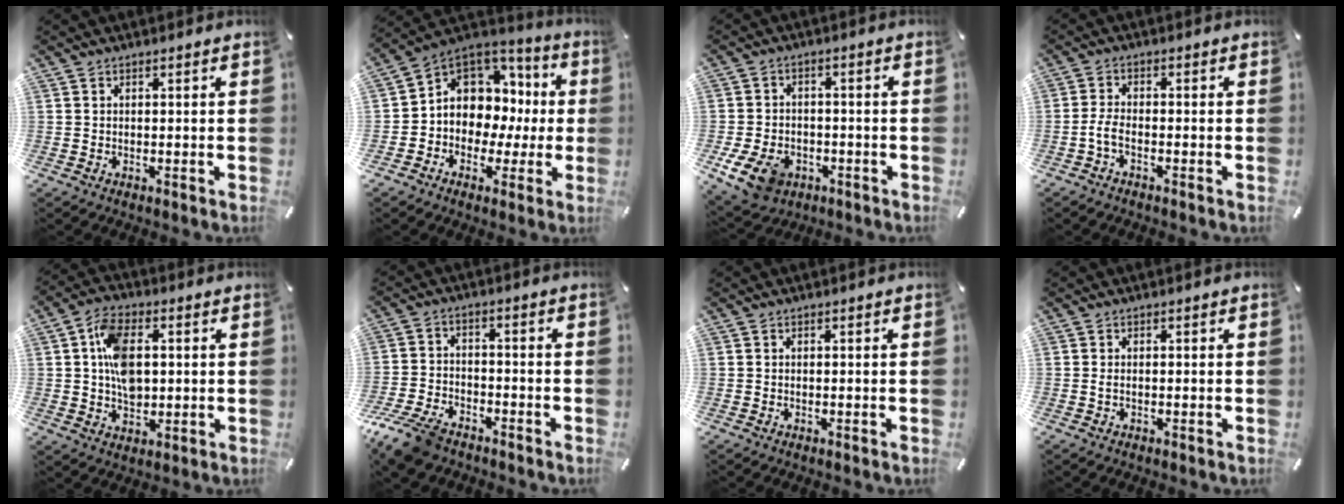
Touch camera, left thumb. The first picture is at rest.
{"total": 9.1, "force": [1.0, 8.4, 3.2], "torque": [-0.056, -0.029, 0.024]}
{"total": 9.3, "force": [-4.0, 6.9, 4.9], "torque": [-0.112, 0.018, -0.073]}
{"total": 3.5, "force": [-1.7, 1.3, 2.8], "torque": [-0.067, 0.002, -0.036]}
{"total": 9.8, "force": [1.0, 6.5, 7.3], "torque": [-0.144, 0.007, 0.016]}
{"total": 9.1, "force": [-7.0, 4.4, 3.8], "torque": [-0.080, 0.033, -0.133]}
{"total": 0.0}
{"total": 0.9, "force": [-0.2, 0.4, 0.8], "torque": [-0.016, 0.000, -0.004]}